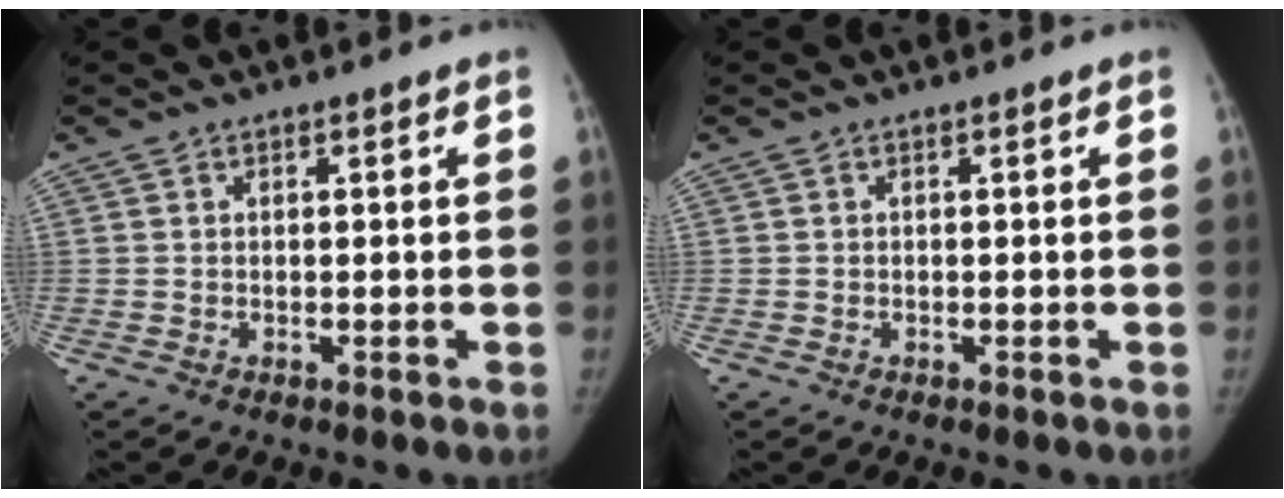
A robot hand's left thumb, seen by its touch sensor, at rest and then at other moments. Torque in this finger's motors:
{"motor_torque": [0.00, 0.00, 0.34, -0.25, 0.00]}